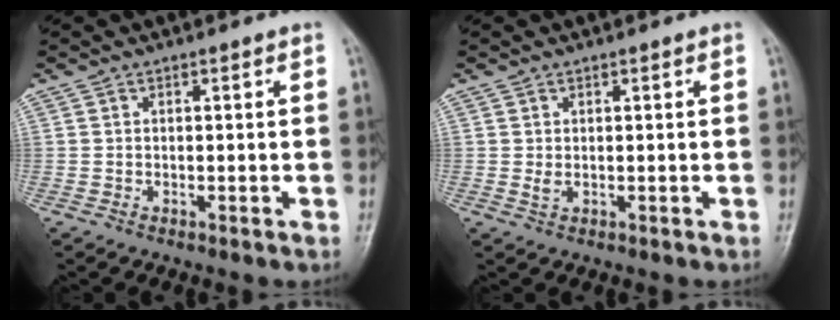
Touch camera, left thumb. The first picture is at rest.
{"total": 1.0, "force": [0.1, 0.5, 0.9], "torque": [-0.017, 0.001, 0.007]}